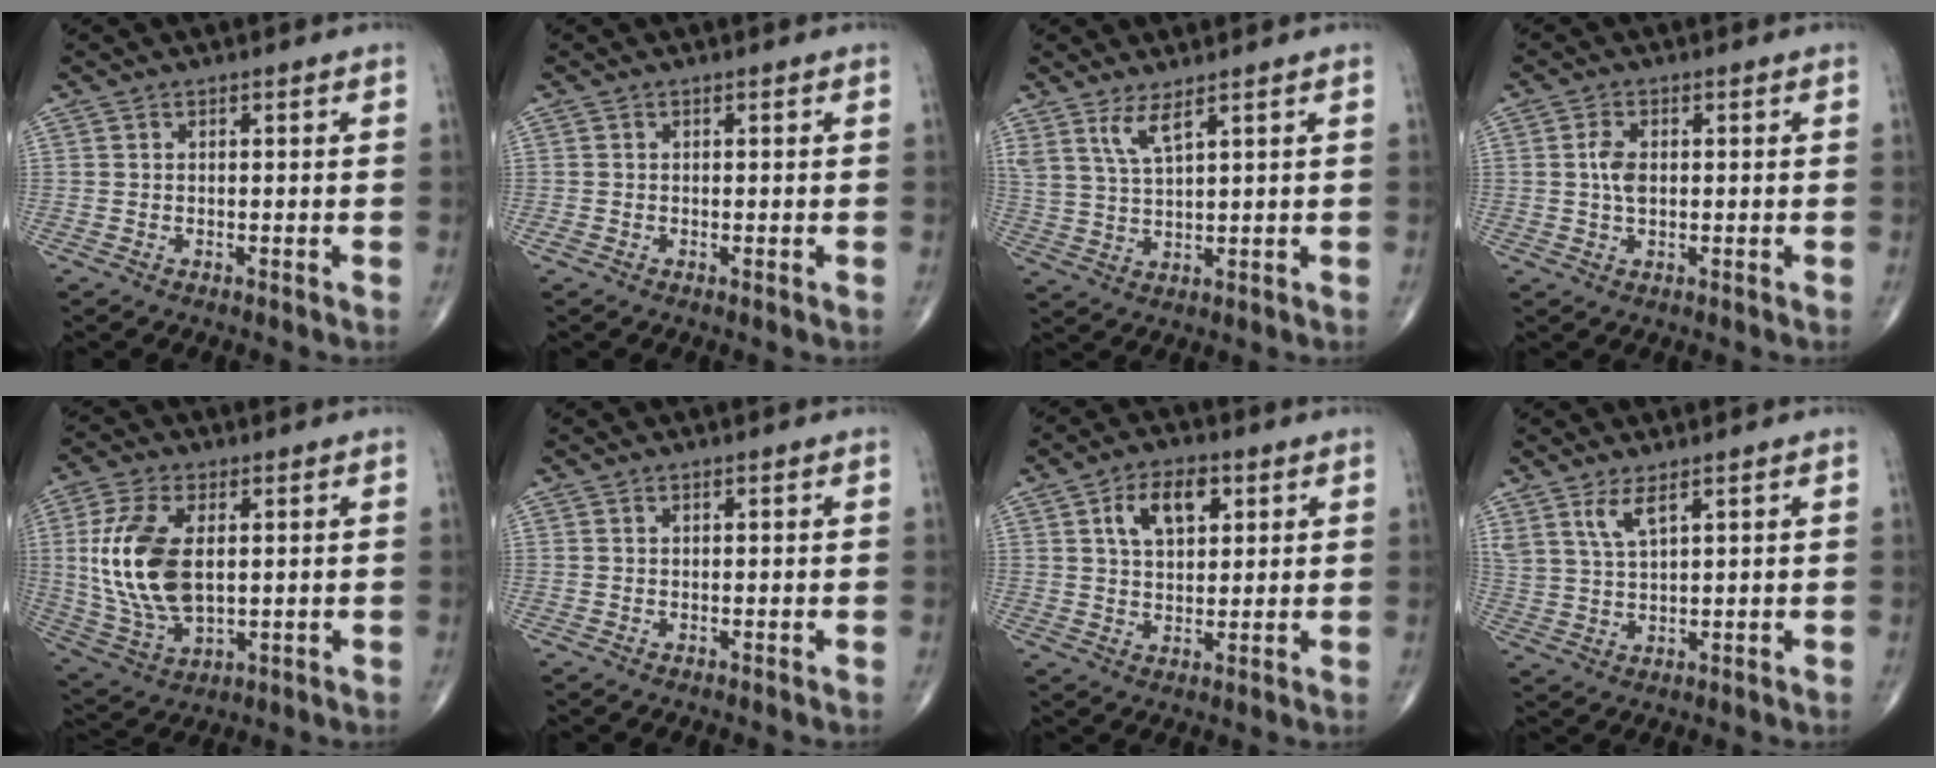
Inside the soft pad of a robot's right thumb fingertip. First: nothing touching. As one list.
[{"total": 0.8, "force": [-0.2, 0.5, 0.6], "torque": [-0.014, -0.002, -0.005]}, {"total": 4.9, "force": [3.2, 0.9, 3.6], "torque": [-0.079, -0.024, 0.071]}, {"total": 3.5, "force": [0.3, 2.0, 2.9], "torque": [-0.057, 0.001, 0.005]}, {"total": 15.8, "force": [1.9, 8.6, 13.1], "torque": [-0.273, -0.011, 0.046]}, {"total": 0.0}, {"total": 8.7, "force": [3.3, 5.0, 6.3], "torque": [-0.088, -0.004, 0.054]}, {"total": 4.7, "force": [3.0, 1.3, 3.4], "torque": [-0.074, -0.017, 0.067]}]